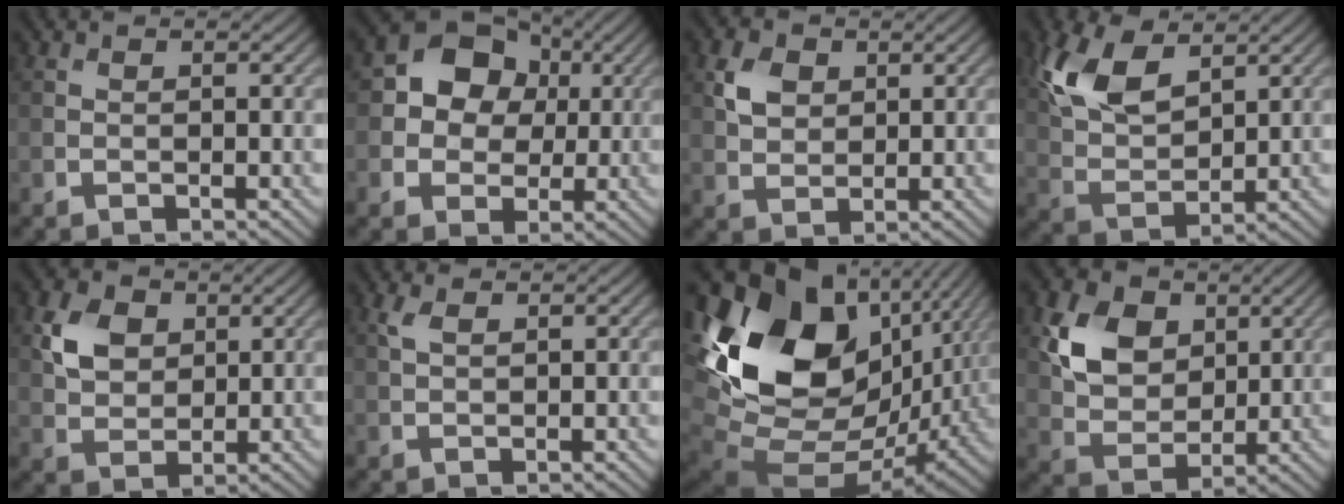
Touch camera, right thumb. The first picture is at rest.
{"total": 8.2, "force": [1.6, 6.9, 4.2], "torque": [-0.074, 0.013, 0.004]}
{"total": 3.9, "force": [1.6, 2.8, 2.1], "torque": [-0.050, 0.004, 0.029]}
{"total": 9.7, "force": [4.8, 4.9, 6.8], "torque": [-0.168, 0.007, 0.098]}
{"total": 5.5, "force": [2.2, 4.0, 3.1], "torque": [-0.073, 0.004, 0.040]}
{"total": 2.0, "force": [1.1, 0.9, 1.4], "torque": [-0.036, 0.005, 0.023]}
{"total": 20.4, "force": [3.8, 14.1, 14.3], "torque": [-0.288, -0.015, 0.105]}
{"total": 8.3, "force": [3.1, 6.0, 4.8], "torque": [-0.116, -0.002, 0.050]}